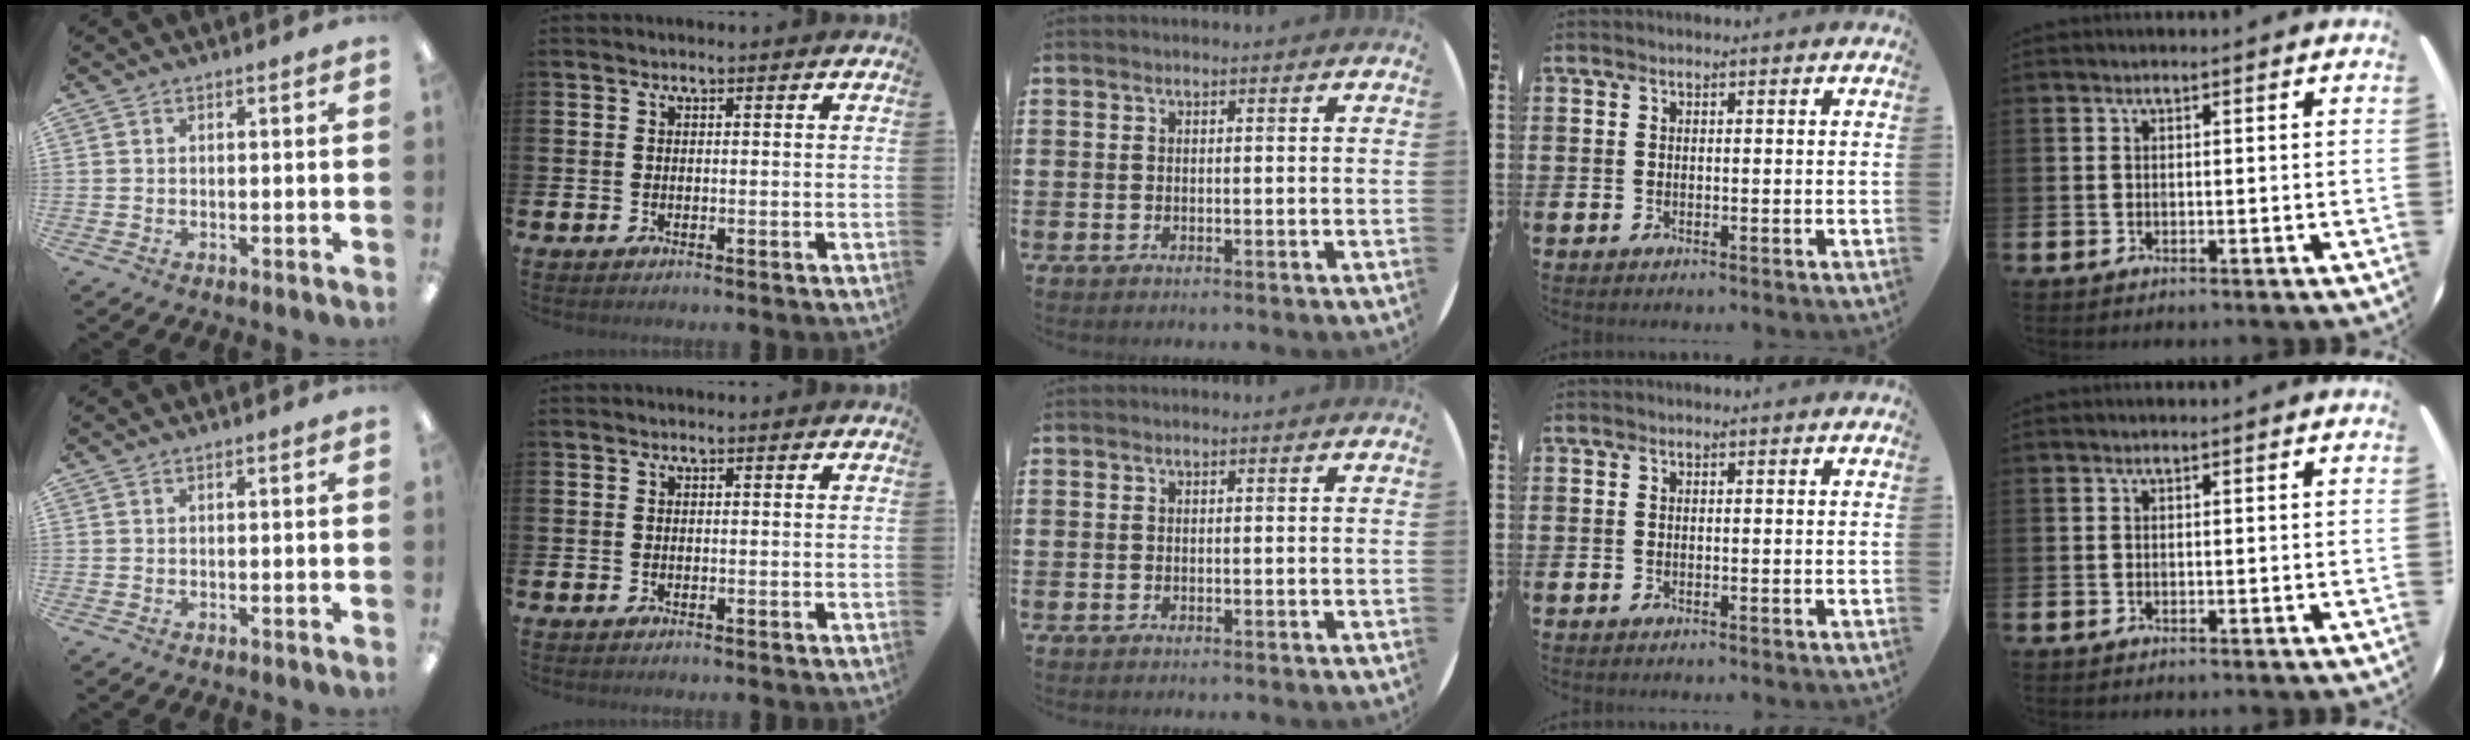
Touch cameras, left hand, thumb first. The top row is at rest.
{}